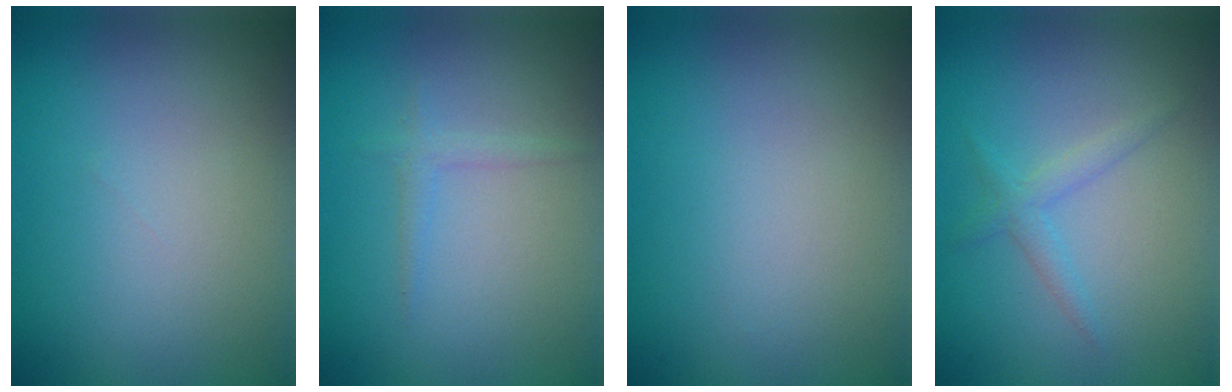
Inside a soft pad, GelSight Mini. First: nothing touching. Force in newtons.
{"total": 1.0, "press": 1.0, "slide": 0.1}
{"total": 0.0}
{"total": 1.6, "press": 1.6, "slide": 0.1}